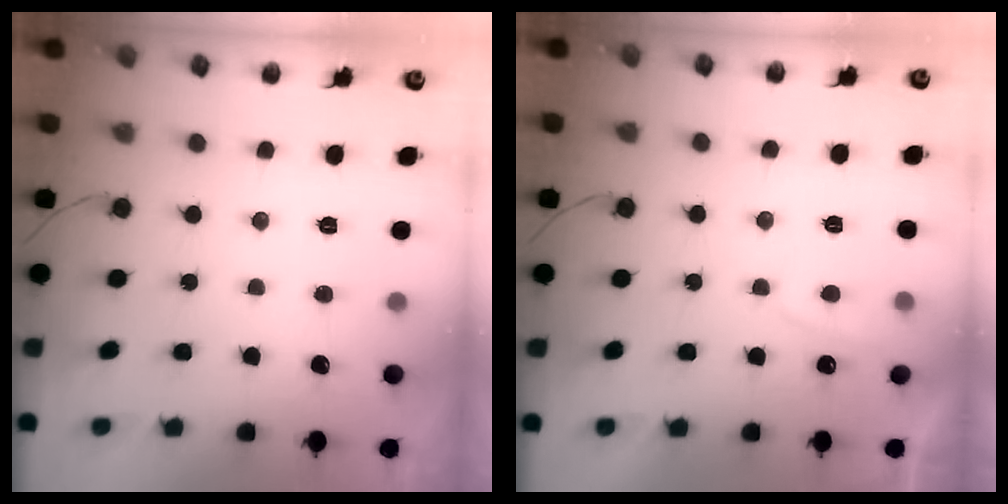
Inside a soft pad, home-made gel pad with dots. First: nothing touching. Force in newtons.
{"total": 1.8, "press": 1.7, "slide": 0.7}